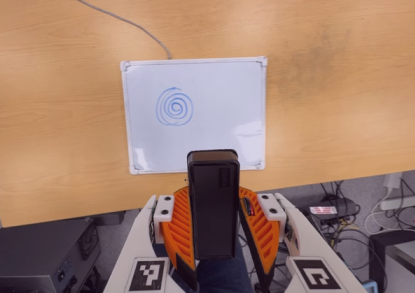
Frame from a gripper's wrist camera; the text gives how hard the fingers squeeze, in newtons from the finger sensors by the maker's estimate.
{"total": 5.2, "left": 4.8, "right": 5.6}